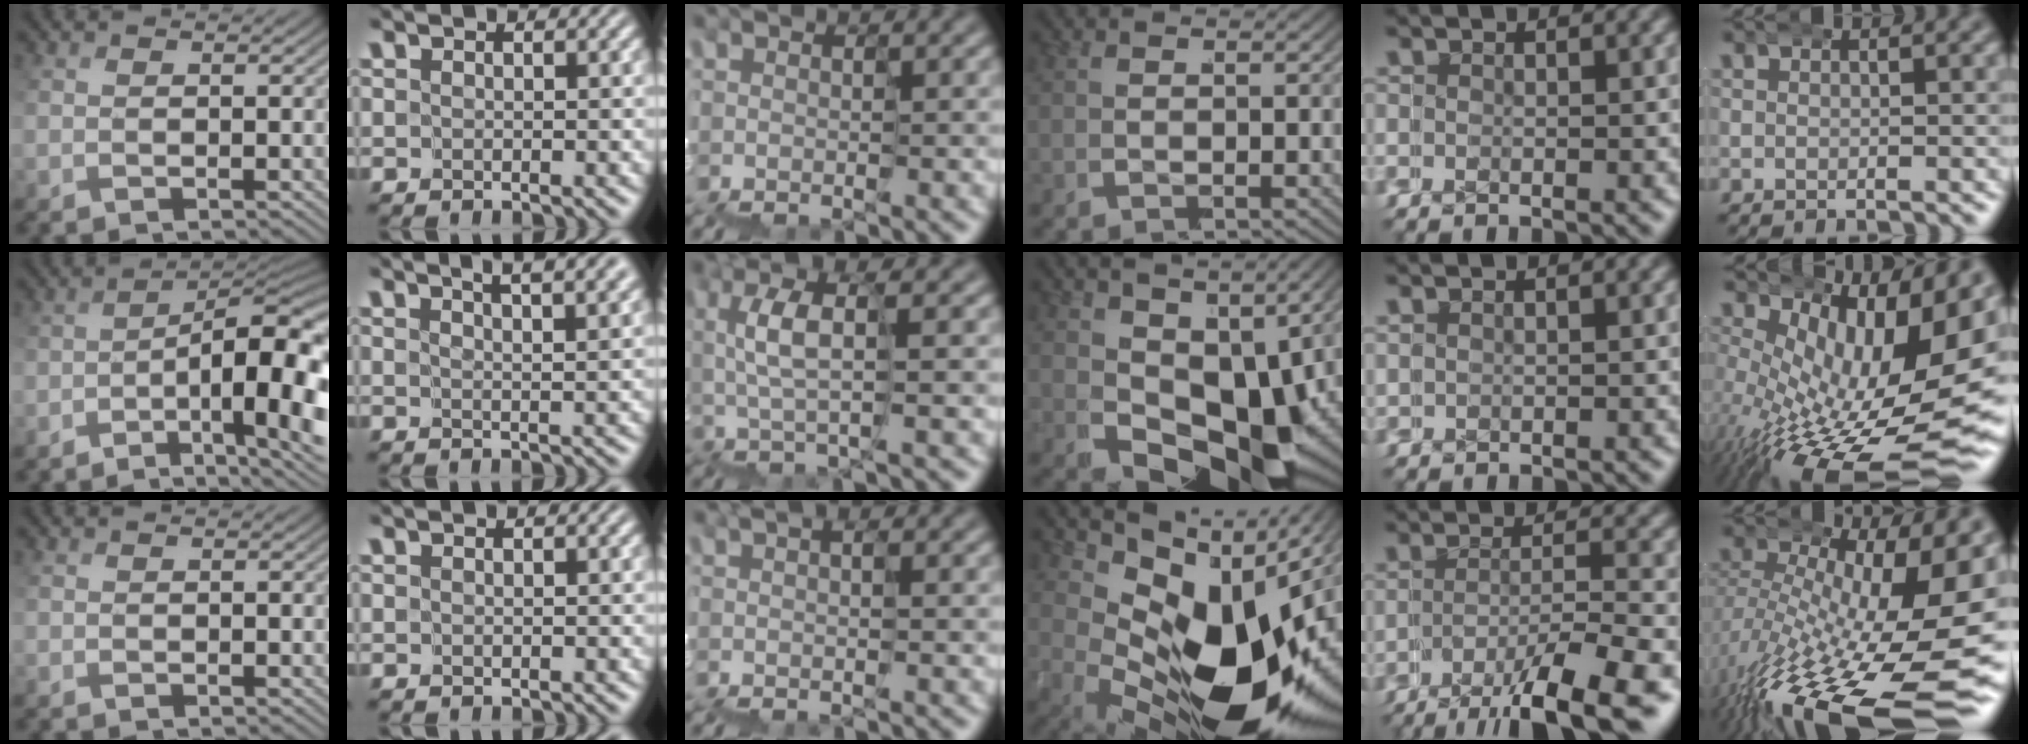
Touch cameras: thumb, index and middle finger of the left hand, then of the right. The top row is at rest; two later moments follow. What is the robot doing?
{"motion": "wrap", "object": "duck tape"}